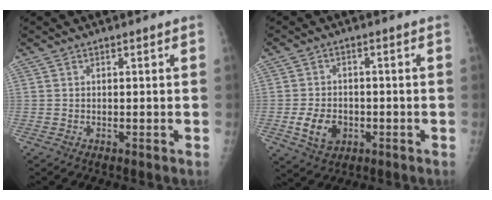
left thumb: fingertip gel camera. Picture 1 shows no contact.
{"total": 6.5, "force": [-1.9, 4.9, 3.9], "torque": [-0.057, 0.003, -0.026]}